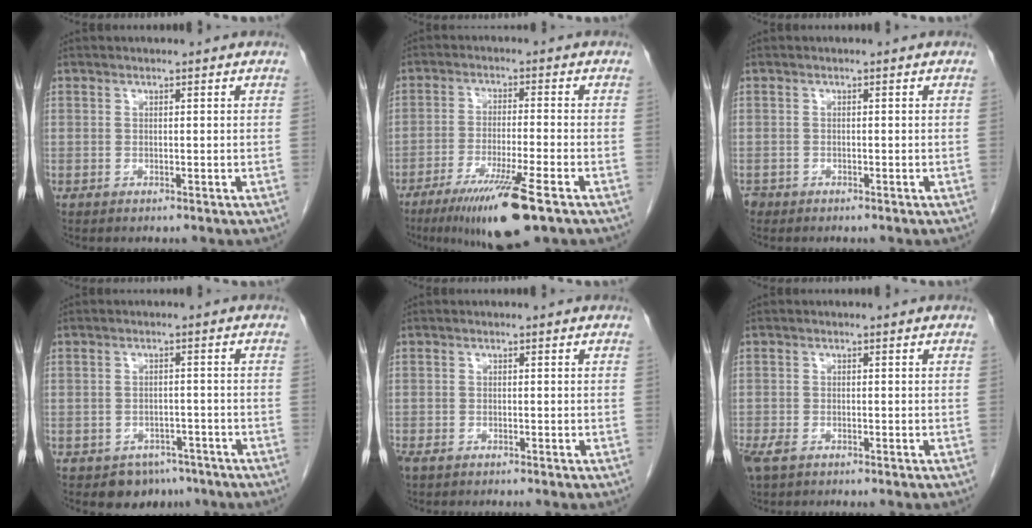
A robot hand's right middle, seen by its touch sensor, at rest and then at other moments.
{"total": 11.3, "force": [-6.8, 0.3, 9.0], "torque": [-0.162, -0.034, -0.113]}
{"total": 1.2, "force": [-1.0, 0.8, 0.1], "torque": [-0.007, 0.001, -0.017]}
{"total": 5.1, "force": [-3.9, 3.2, 0.9], "torque": [-0.003, 0.008, -0.052]}
{"total": 2.2, "force": [-1.7, 0.7, 1.1], "torque": [-0.024, -0.005, -0.025]}
{"total": 3.7, "force": [-2.5, 1.7, 2.1], "torque": [-0.049, -0.008, -0.039]}